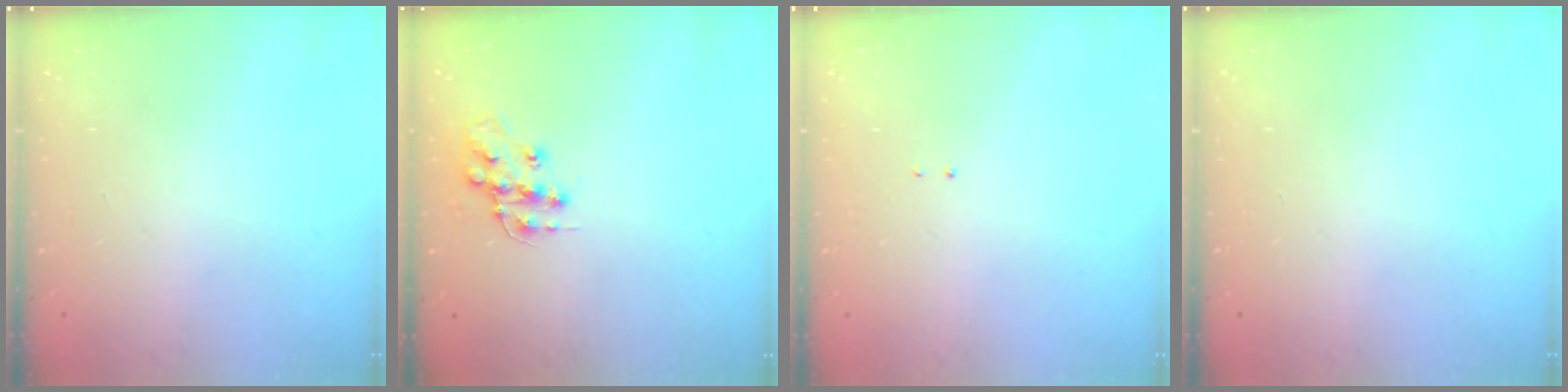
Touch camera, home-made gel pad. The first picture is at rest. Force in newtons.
{"total": 12.7, "press": 12.6, "slide": 0.9}
{"total": 1.3, "press": 1.2, "slide": 0.6}
{"total": 0.6, "press": 0.0, "slide": 0.6}